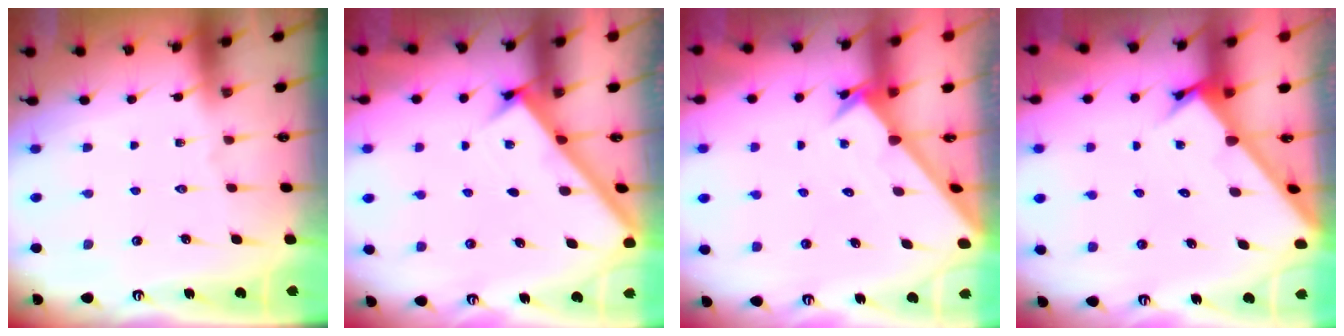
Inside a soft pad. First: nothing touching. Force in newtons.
{"total": 2.6, "press": 2.6, "slide": 0.3}
{"total": 2.5, "press": 2.5, "slide": 0.2}
{"total": 2.7, "press": 2.7, "slide": 0.2}